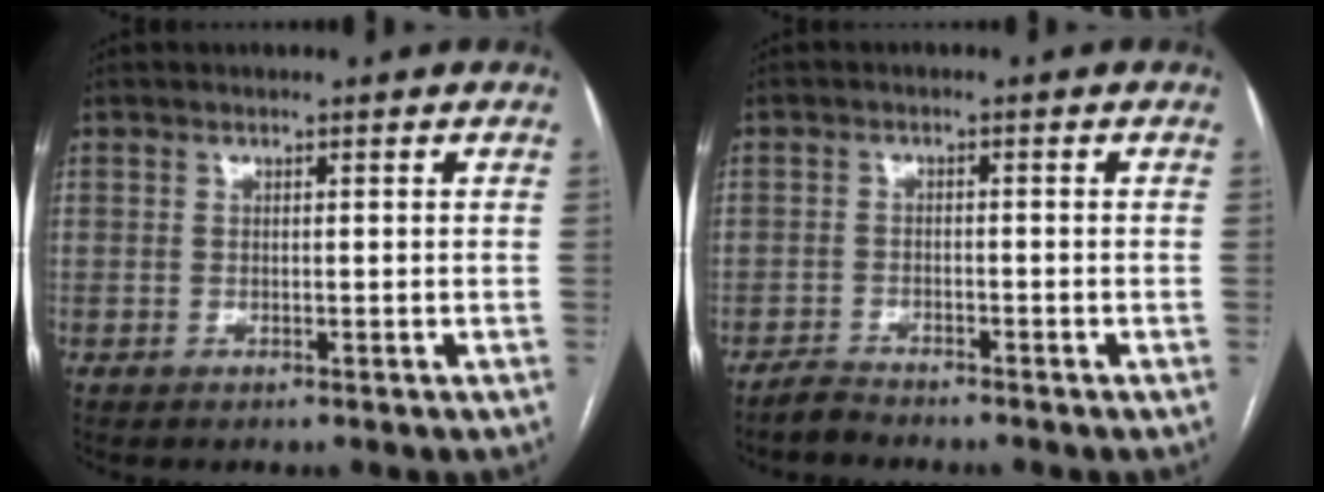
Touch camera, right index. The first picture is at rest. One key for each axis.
{"total": 2.2, "fx": -2.2, "fy": 0.2, "fz": 0.1, "tx": -0.006, "ty": -0.008, "tz": -0.042}